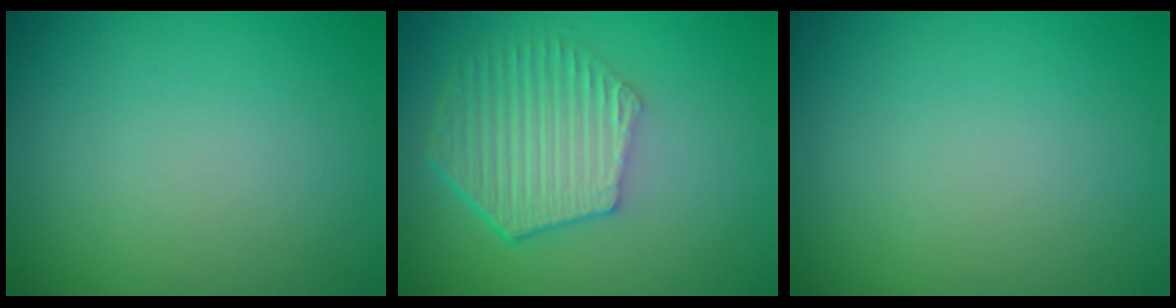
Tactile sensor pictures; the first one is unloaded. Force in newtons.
{"total": 5.9, "press": 4.5, "slide": 3.9}
{"total": 0.0}